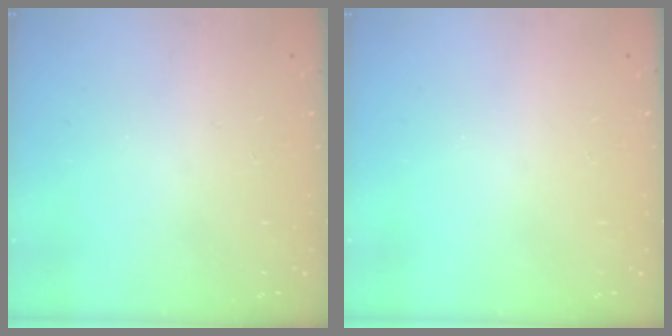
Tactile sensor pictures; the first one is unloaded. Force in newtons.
{"total": 0.0}